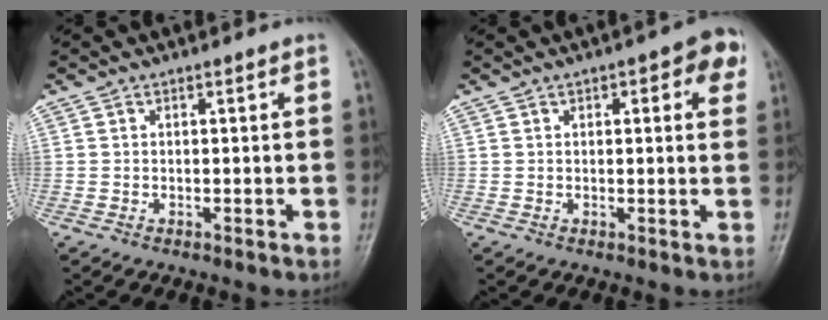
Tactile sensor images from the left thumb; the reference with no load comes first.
{"total": 6.1, "force": [2.5, 2.3, 5.1], "torque": [-0.041, 0.003, 0.022]}